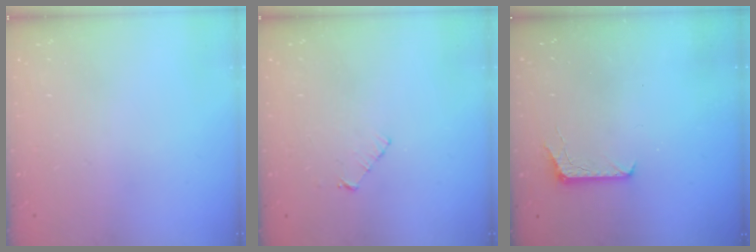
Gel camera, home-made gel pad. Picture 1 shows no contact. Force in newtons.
{"total": 3.8, "press": 3.8, "slide": 0.3}
{"total": 6.3, "press": 6.3, "slide": 0.6}